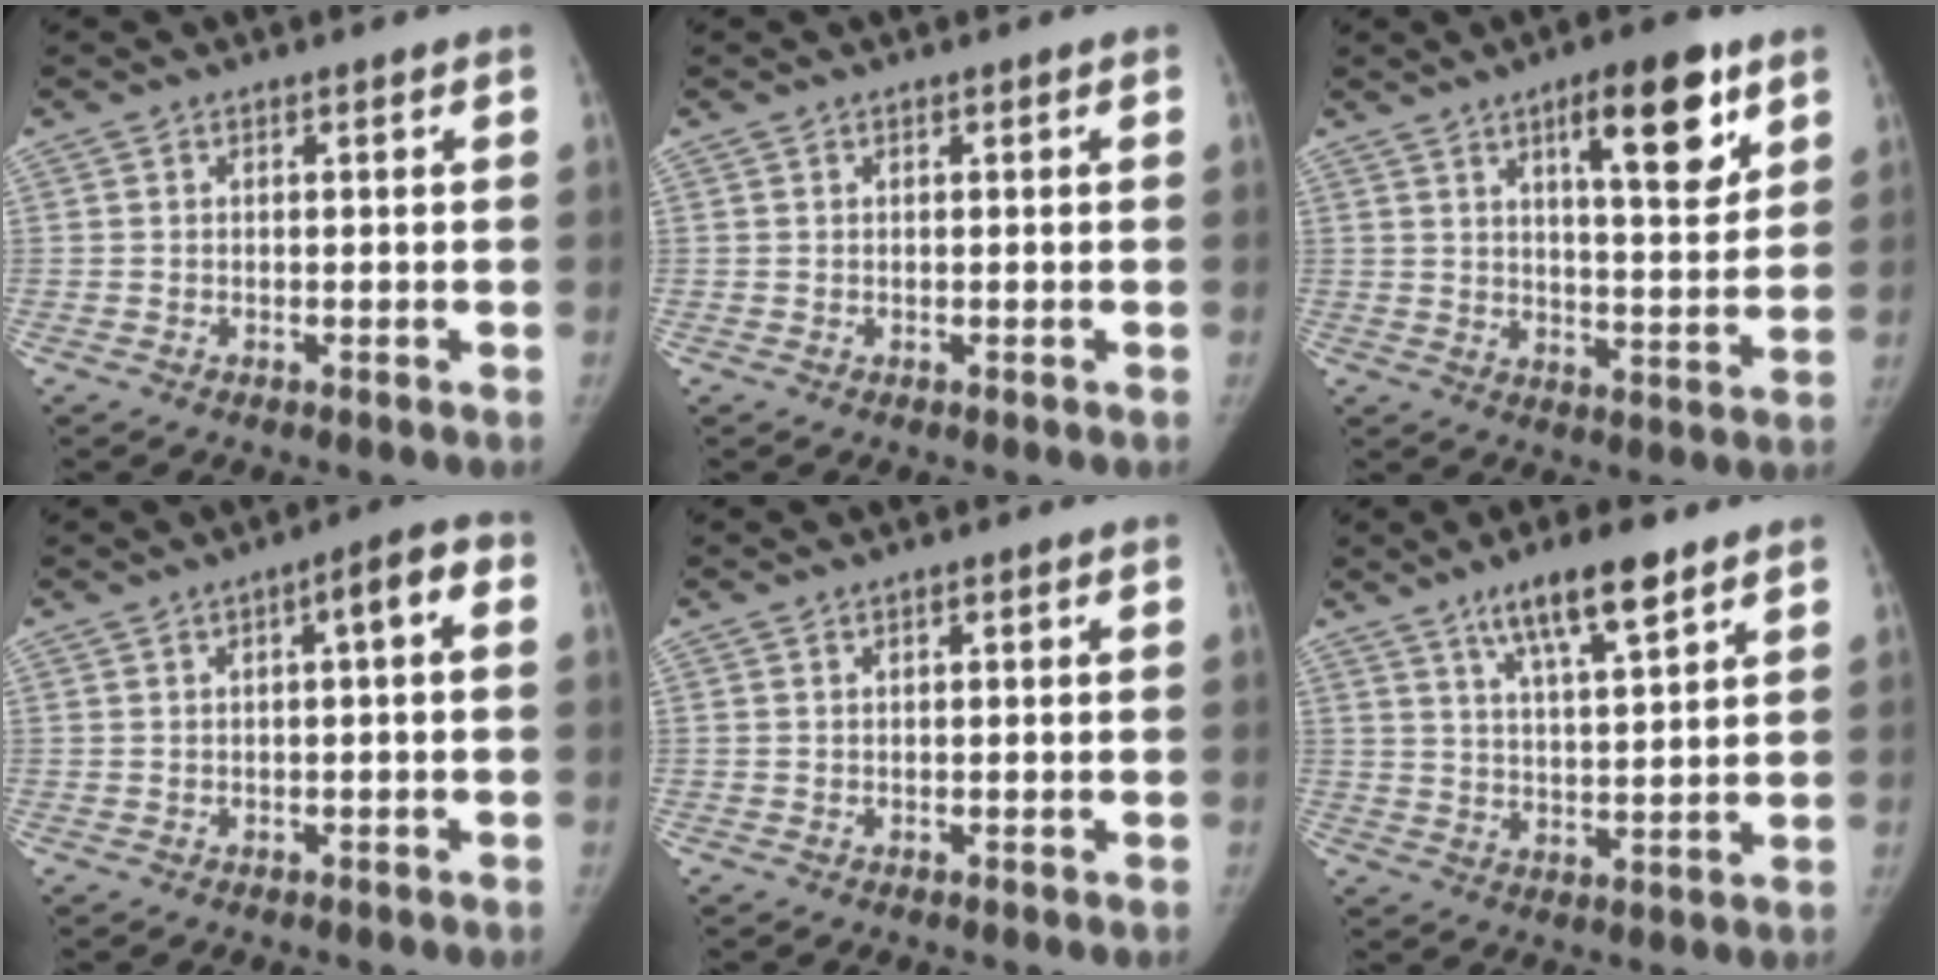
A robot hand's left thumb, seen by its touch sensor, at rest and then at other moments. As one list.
[{"total": 0.0}, {"total": 13.1, "force": [6.9, 3.9, 10.4], "torque": [-0.124, -0.037, 0.102]}, {"total": 4.4, "force": [0.6, 1.2, 4.2], "torque": [-0.057, 0.023, 0.004]}, {"total": 0.5, "force": [0.2, 0.2, 0.4], "torque": [-0.006, 0.001, 0.003]}, {"total": 10.0, "force": [6.6, 2.0, 7.2], "torque": [-0.115, -0.032, 0.116]}]